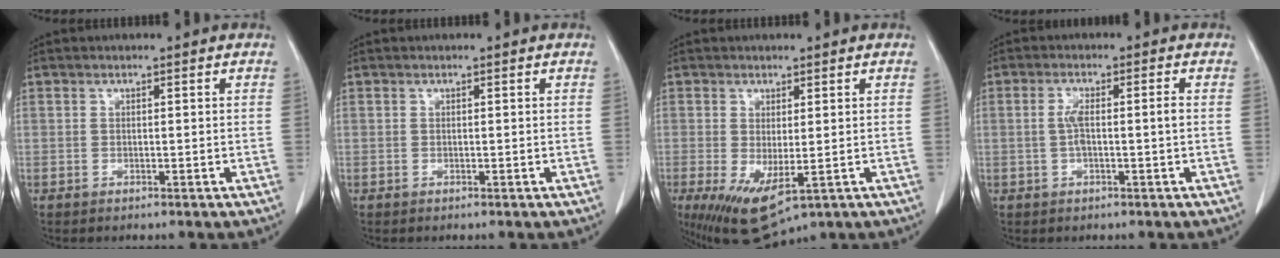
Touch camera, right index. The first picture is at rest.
{"total": 0.0}
{"total": 8.2, "force": [-2.9, 3.1, 7.0], "torque": [-0.123, -0.026, -0.034]}
{"total": 3.7, "force": [-0.3, 0.4, 3.6], "torque": [-0.076, 0.007, -0.003]}